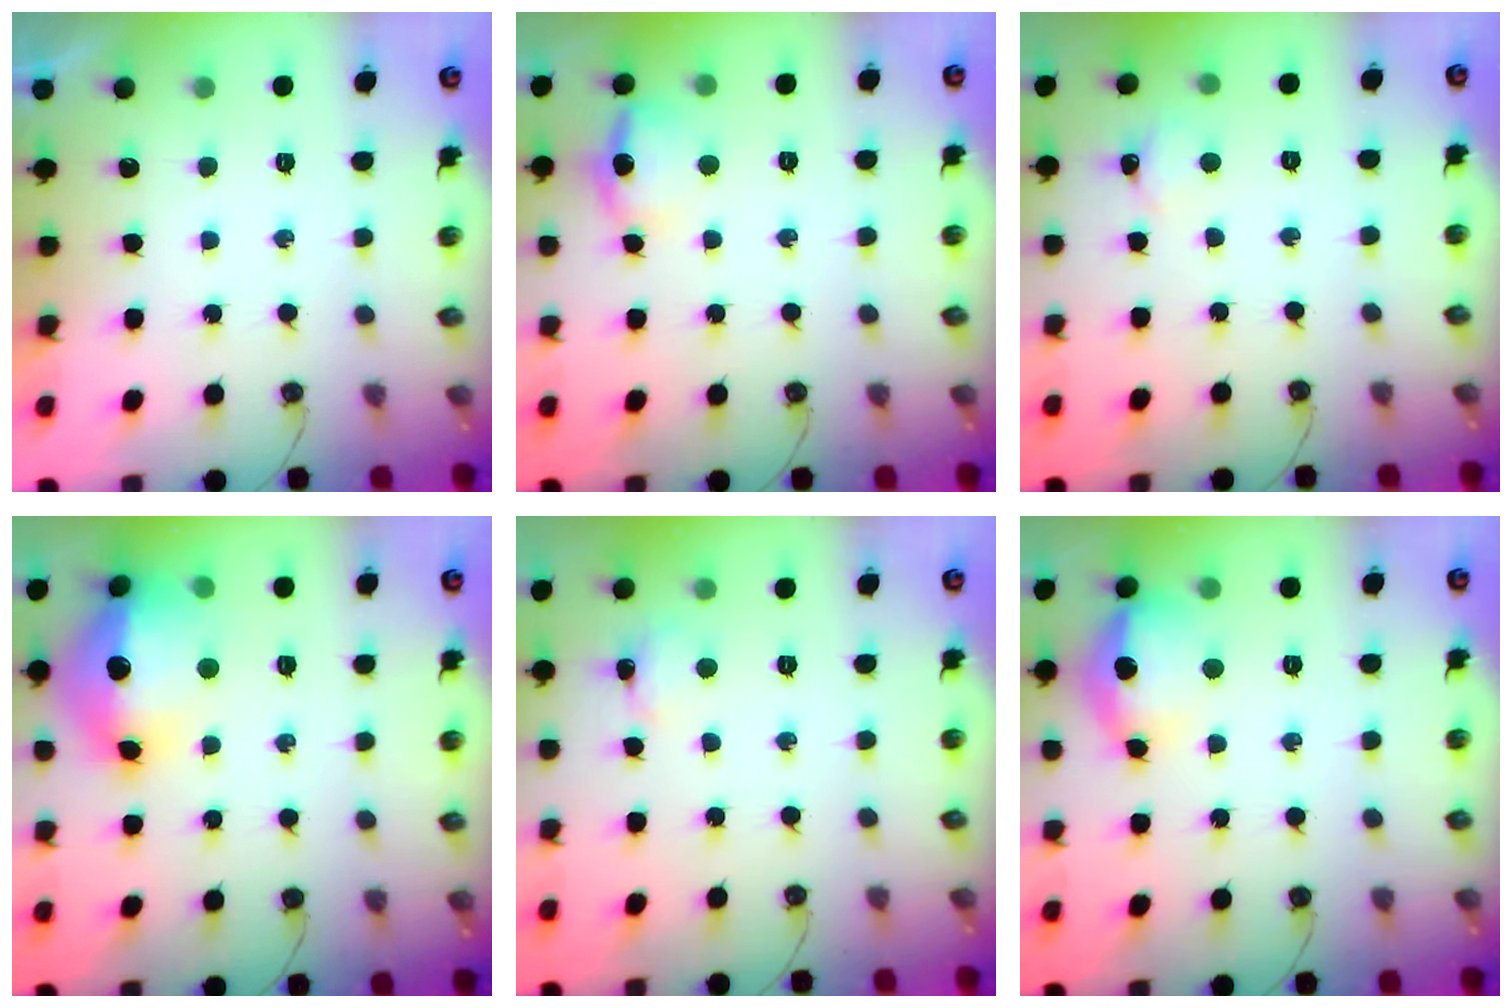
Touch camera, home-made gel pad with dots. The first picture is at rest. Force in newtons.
{"total": 10.8, "press": 10.7, "slide": 1.4}
{"total": 2.6, "press": 2.6, "slide": 0.4}
{"total": 22.1, "press": 19.7, "slide": 10.2}
{"total": 4.0, "press": 3.9, "slide": 0.8}
{"total": 14.3, "press": 14.2, "slide": 2.3}